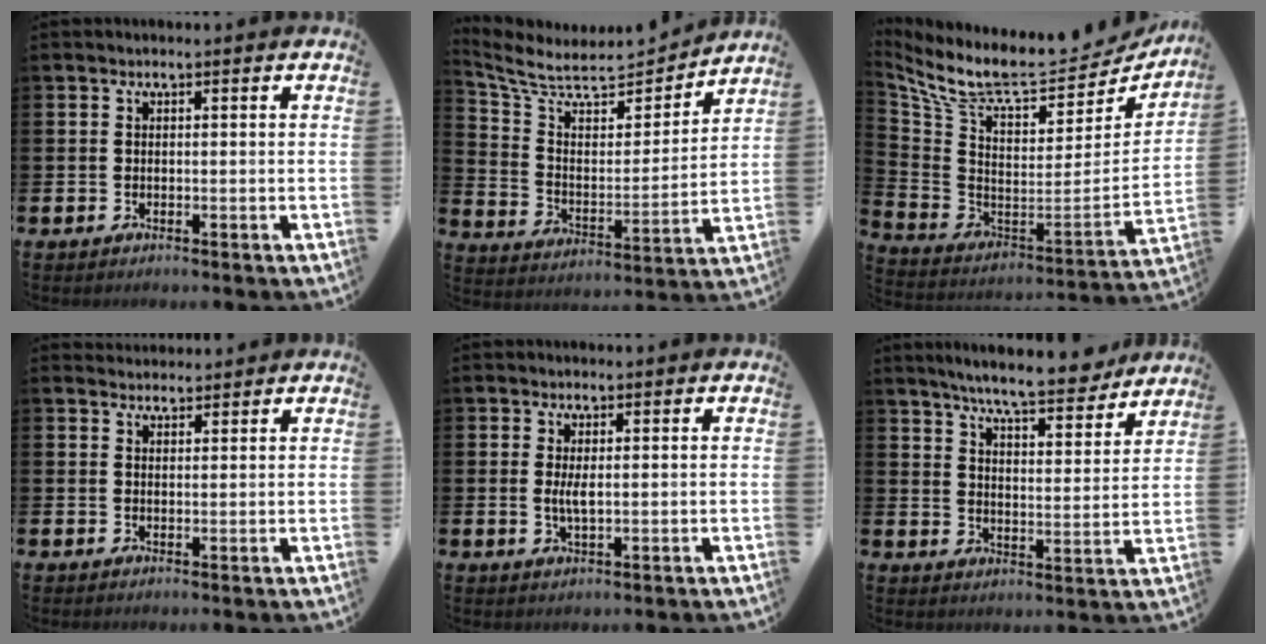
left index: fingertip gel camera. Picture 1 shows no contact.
{"total": 7.2, "force": [6.5, 2.3, 2.0], "torque": [-0.081, -0.058, 0.110]}
{"total": 9.0, "force": [7.3, 2.5, 4.7], "torque": [-0.118, -0.057, 0.120]}
{"total": 1.9, "force": [1.9, 0.6, 0.0], "torque": [0.009, -0.011, 0.032]}
{"total": 2.2, "force": [0.3, 0.7, 2.1], "torque": [-0.033, -0.002, 0.003]}
{"total": 8.1, "force": [7.6, 0.4, 2.9], "torque": [-0.066, -0.048, 0.130]}